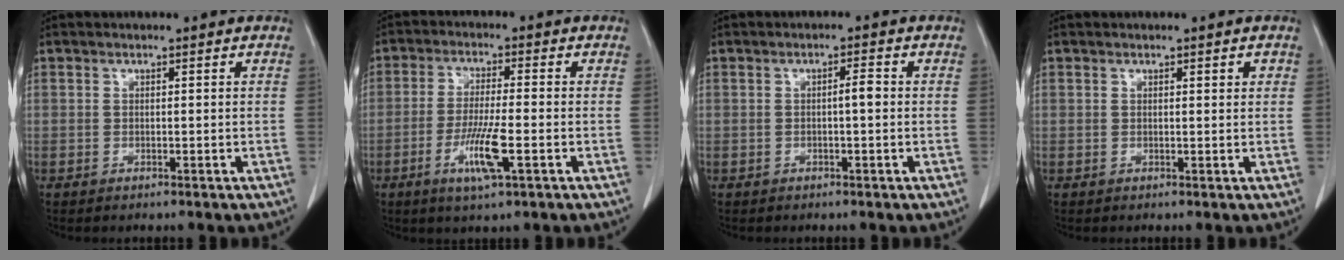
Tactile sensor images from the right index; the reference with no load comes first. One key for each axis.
{"total": 7.4, "fx": -2.8, "fy": 0.4, "fz": 6.9, "tx": -0.132, "ty": -0.014, "tz": -0.051}
{"total": 1.9, "fx": -0.1, "fy": 0.3, "fz": 1.9, "tx": -0.030, "ty": 0.004, "tz": -0.003}
{"total": 1.0, "fx": 0.6, "fy": 0.3, "fz": 0.8, "tx": -0.009, "ty": 0.001, "tz": 0.008}